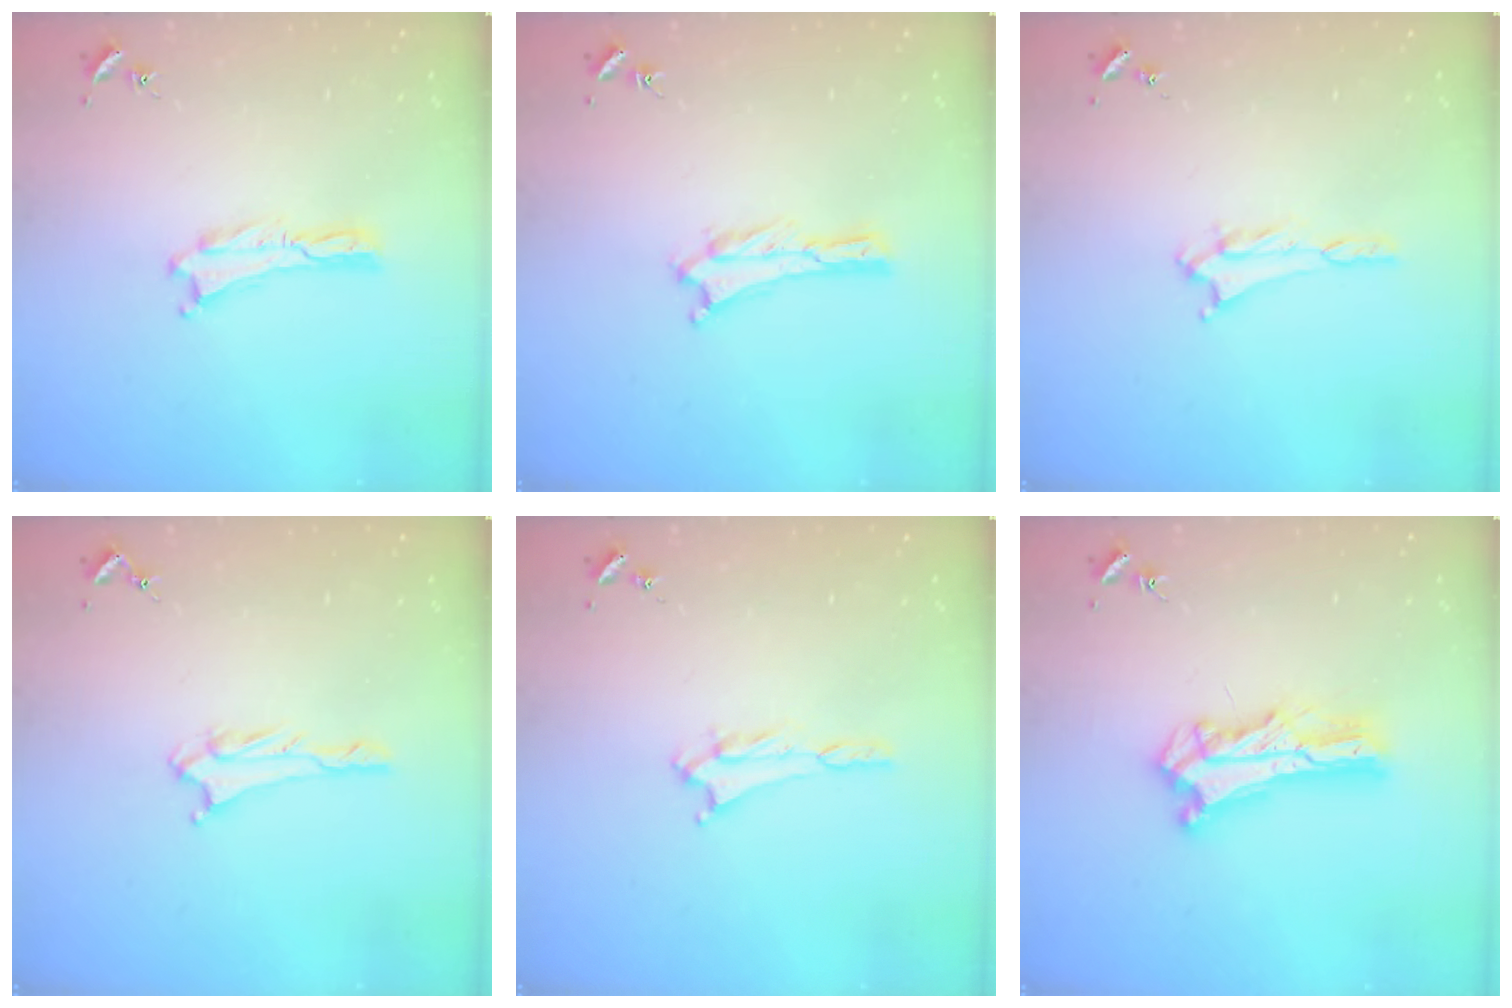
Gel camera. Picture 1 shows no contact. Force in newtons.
{"total": 0.7, "press": 0.6, "slide": 0.2}
{"total": 1.9, "press": 1.8, "slide": 0.3}
{"total": 2.3, "press": 2.2, "slide": 0.3}
{"total": 1.9, "press": 1.8, "slide": 0.3}
{"total": 8.1, "press": 8.1, "slide": 0.5}